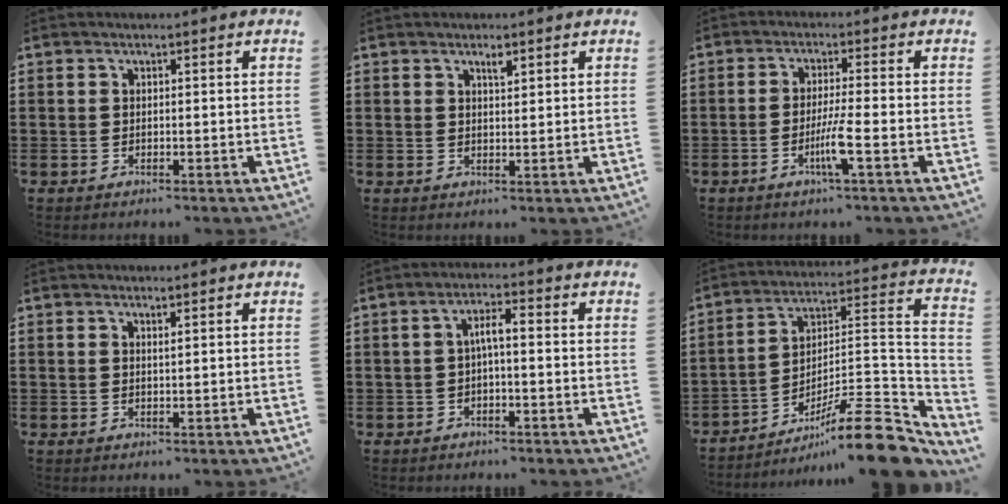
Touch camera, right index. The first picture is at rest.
{"total": 1.7, "force": [1.1, 0.5, 1.2], "torque": [-0.017, 0.000, 0.017]}
{"total": 4.8, "force": [-2.0, -0.4, 4.4], "torque": [-0.089, -0.017, -0.040]}
{"total": 0.6, "force": [0.5, 0.0, 0.4], "torque": [-0.008, 0.000, 0.009]}
{"total": 3.2, "force": [-0.3, 0.7, 3.1], "torque": [-0.058, 0.008, -0.010]}
{"total": 14.2, "force": [-9.9, 2.4, 10.0], "torque": [-0.133, 0.031, -0.174]}